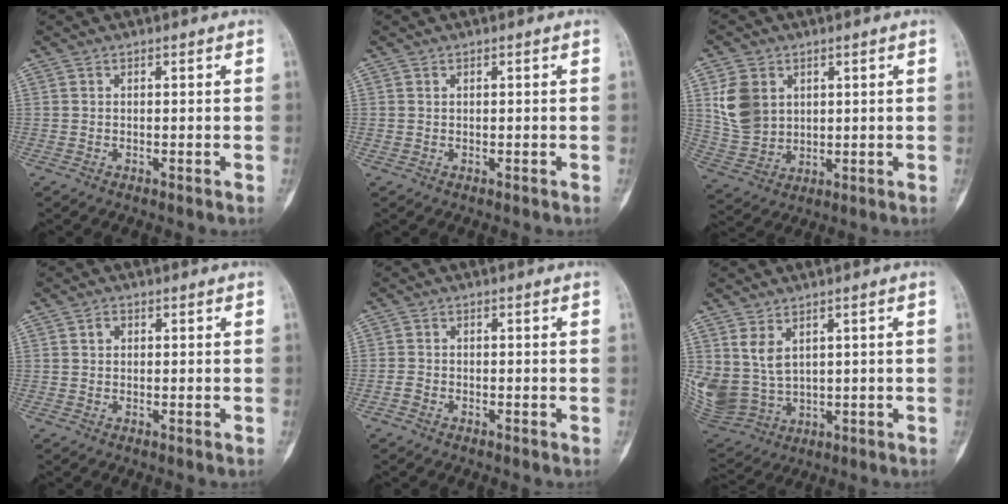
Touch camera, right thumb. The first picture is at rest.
{"total": 0.0}
{"total": 9.7, "force": [3.0, 7.5, 5.3], "torque": [-0.091, -0.012, 0.073]}
{"total": 1.3, "force": [0.3, 1.0, 0.6], "torque": [-0.006, 0.002, 0.003]}
{"total": 1.4, "force": [-0.8, 1.0, 0.6], "torque": [-0.012, 0.005, -0.019]}
{"total": 9.8, "force": [3.0, 7.0, 6.1], "torque": [-0.111, -0.017, 0.088]}